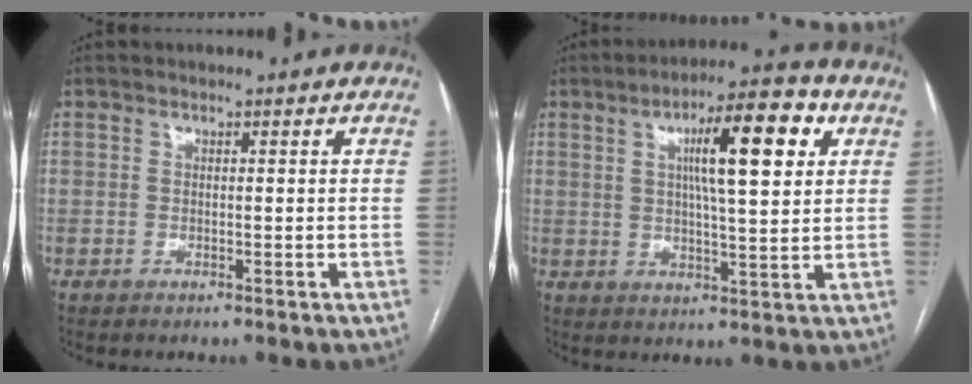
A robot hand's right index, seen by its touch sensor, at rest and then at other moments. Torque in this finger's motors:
{"motor_torque": [1.87, 0.27, 0.92, 0.21]}